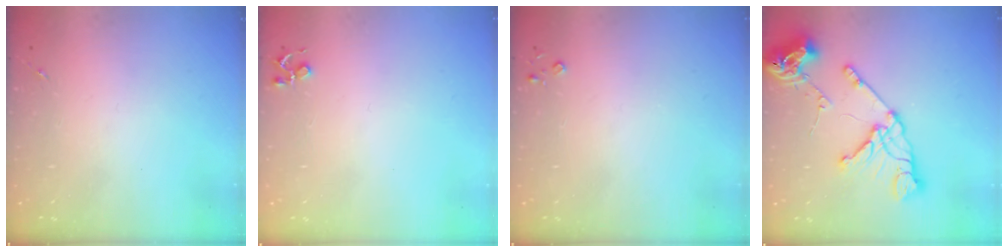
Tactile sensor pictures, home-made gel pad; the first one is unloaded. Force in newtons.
{"total": 4.1, "press": 4.1, "slide": 0.5}
{"total": 2.6, "press": 2.6, "slide": 0.3}
{"total": 18.8, "press": 18.7, "slide": 1.7}